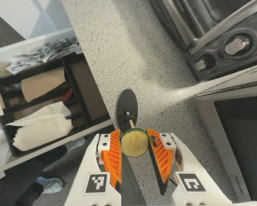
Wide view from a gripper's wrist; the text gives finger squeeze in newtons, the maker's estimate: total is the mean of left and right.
{"total": 10.5, "left": 10.9, "right": 10.1}